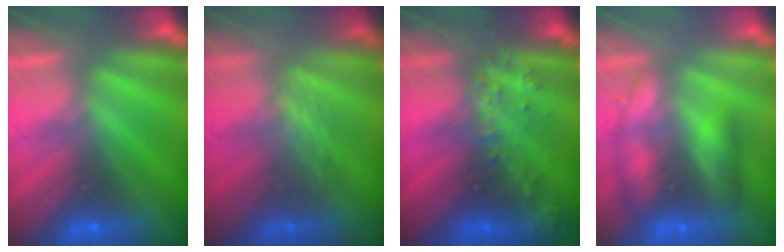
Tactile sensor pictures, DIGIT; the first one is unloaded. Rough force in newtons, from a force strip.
{"total": 2.4}
{"total": 2.8}
{"total": 2.5}